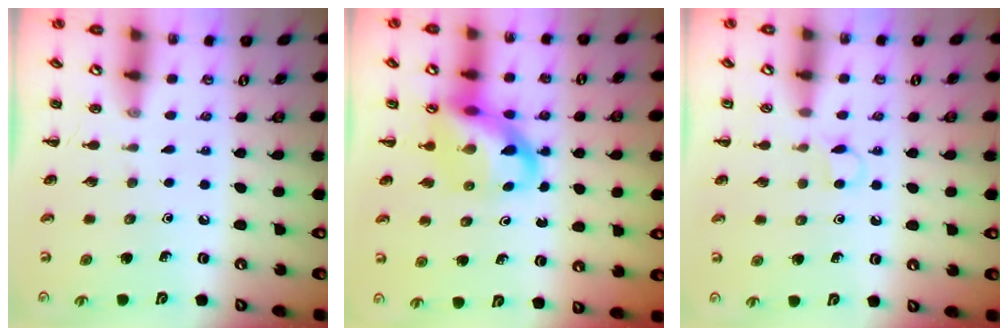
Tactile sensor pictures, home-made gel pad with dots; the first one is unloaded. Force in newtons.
{"total": 11.1, "press": 10.7, "slide": 3.1}
{"total": 3.3, "press": 3.1, "slide": 0.9}